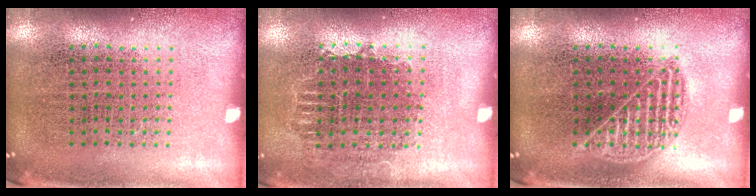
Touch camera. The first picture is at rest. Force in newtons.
{"total": 0.8, "press": 0.7, "slide": 0.3}
{"total": 1.6, "press": 1.6, "slide": 0.2}